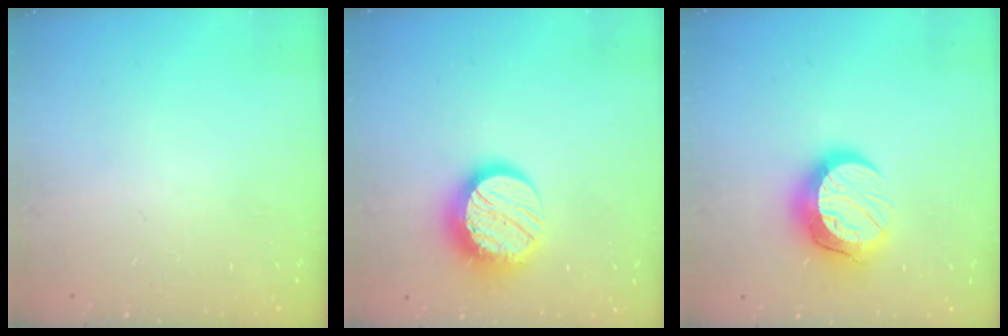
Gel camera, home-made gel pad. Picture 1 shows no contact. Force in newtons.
{"total": 14.3, "press": 14.3, "slide": 1.0}
{"total": 12.7, "press": 12.7, "slide": 1.1}